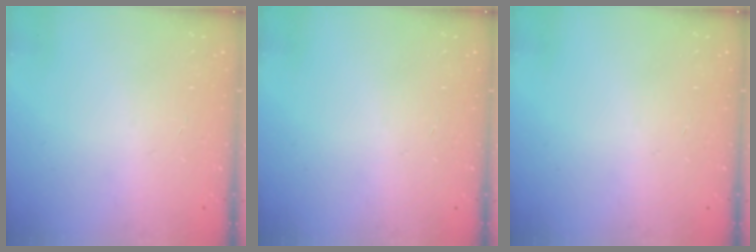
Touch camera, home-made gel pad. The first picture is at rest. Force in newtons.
{"total": 0.0}
{"total": 0.0}